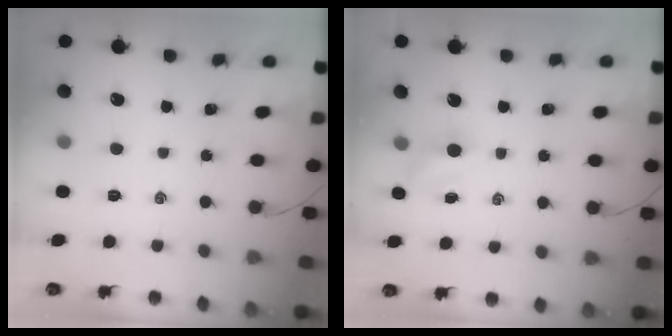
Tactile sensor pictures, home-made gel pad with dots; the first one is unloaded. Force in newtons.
{"total": 2.4, "press": 2.3, "slide": 0.7}